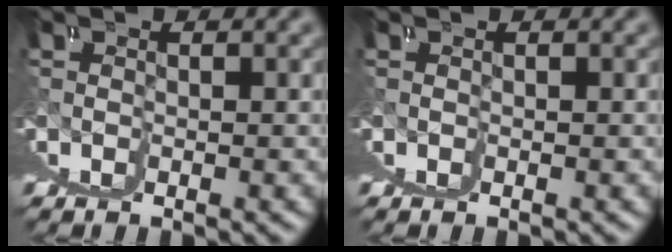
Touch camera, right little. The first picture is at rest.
{"total": 0.0}